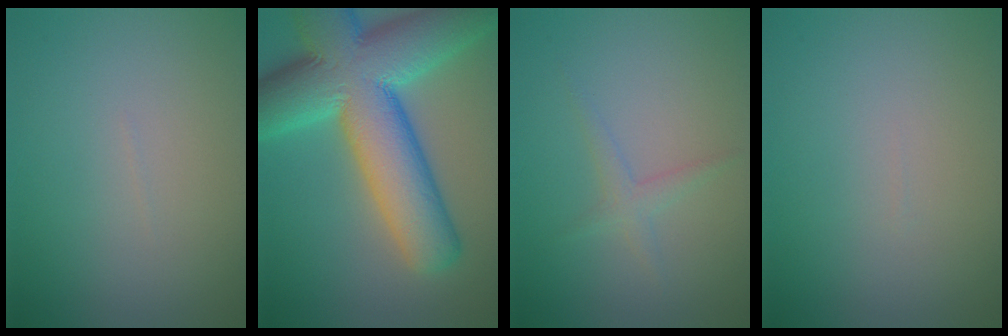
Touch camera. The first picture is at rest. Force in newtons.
{"total": 14.9, "press": 14.9, "slide": 0.3}
{"total": 1.4, "press": 1.4, "slide": 0.0}
{"total": 0.0}